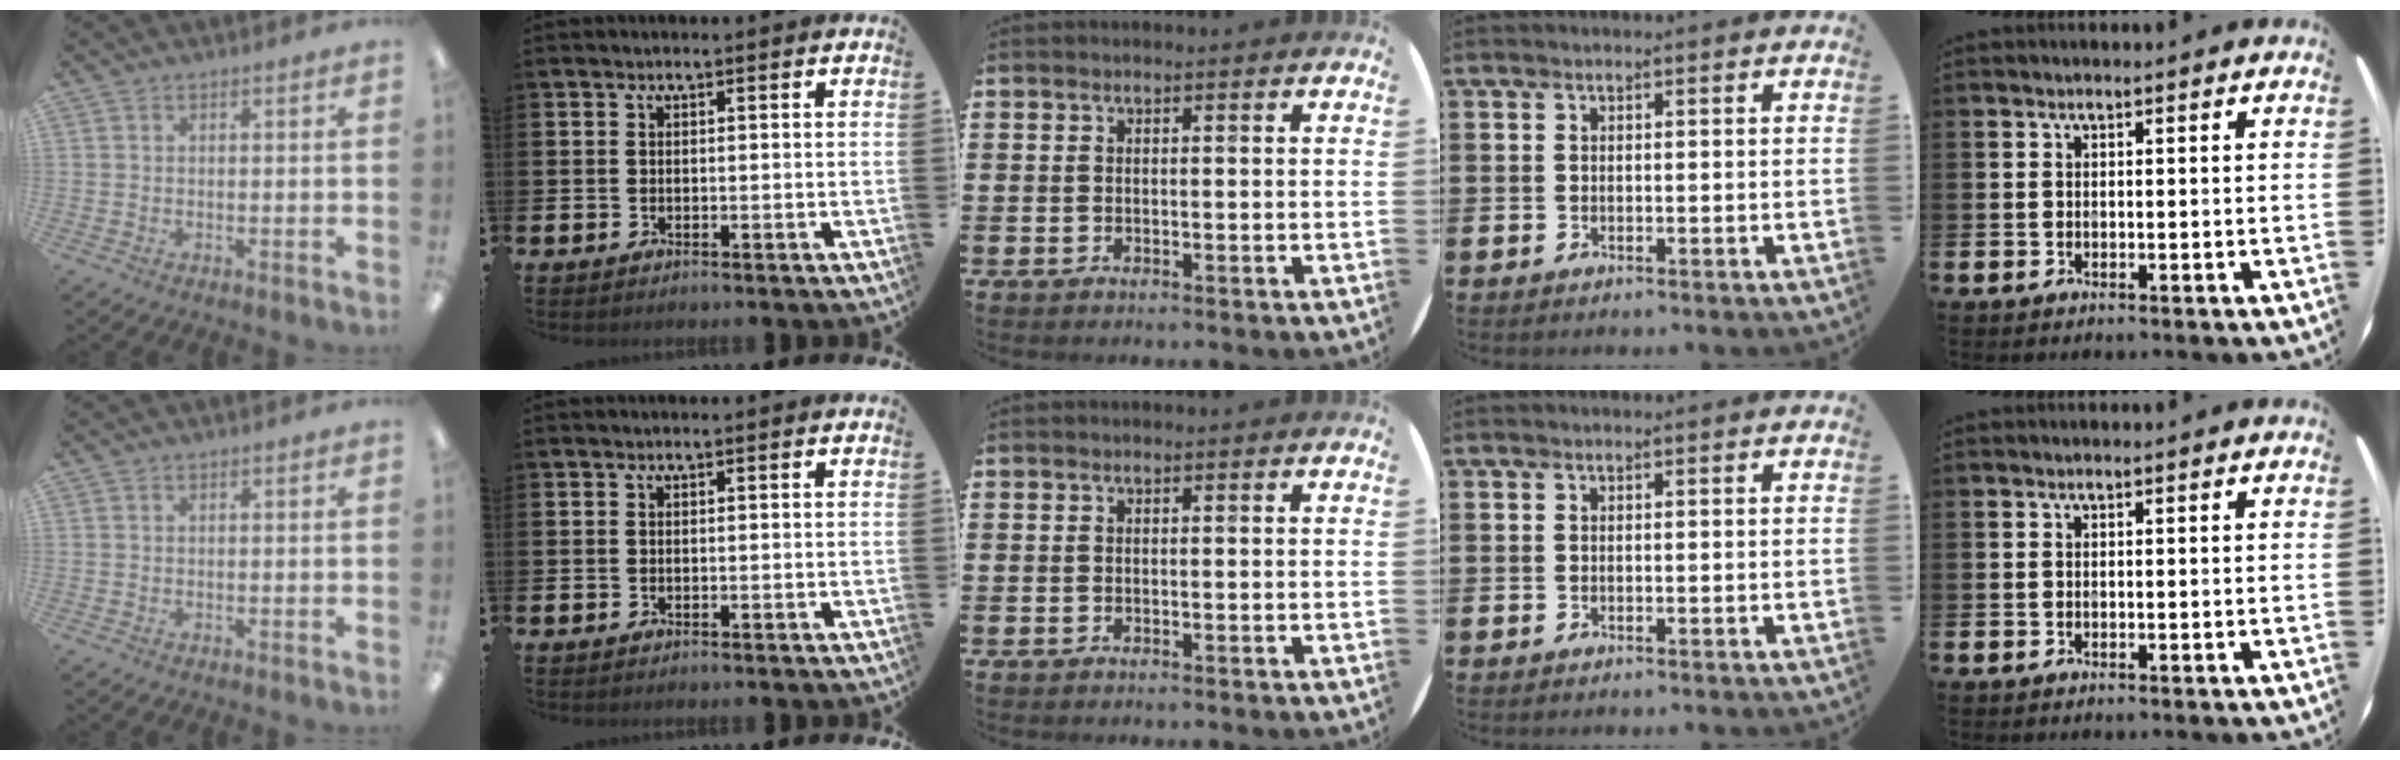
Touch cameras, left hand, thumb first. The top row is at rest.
{}